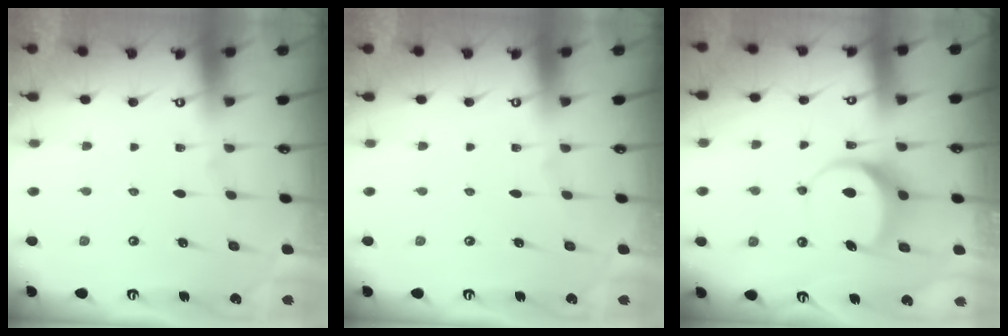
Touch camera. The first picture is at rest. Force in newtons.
{"total": 0.0}
{"total": 8.3, "press": 8.2, "slide": 1.1}